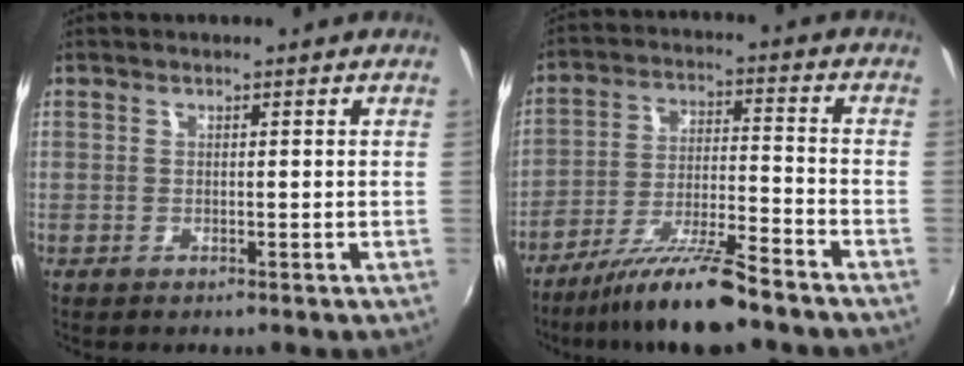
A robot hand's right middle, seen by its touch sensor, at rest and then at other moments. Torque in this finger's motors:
{"motor_torque": [1.07, -1.07, 0.21, 0.07]}